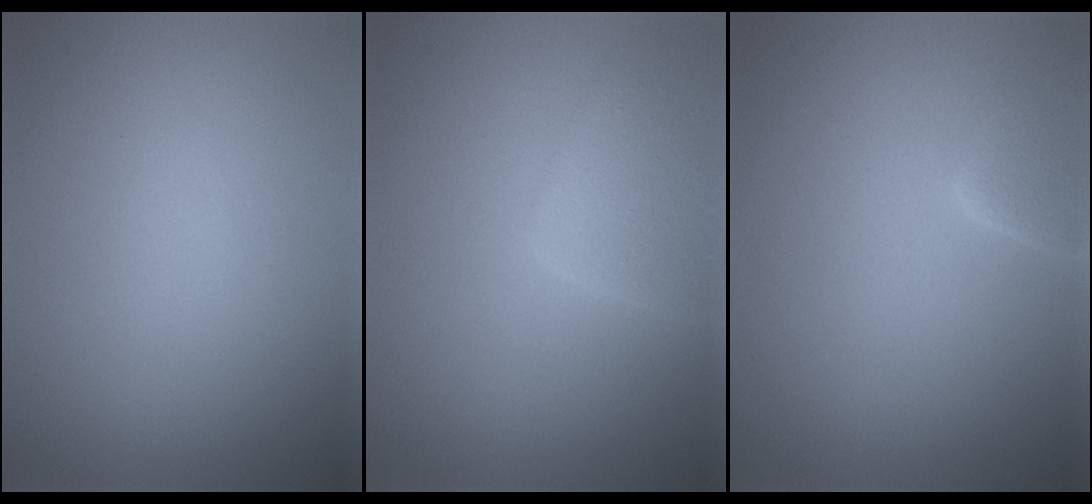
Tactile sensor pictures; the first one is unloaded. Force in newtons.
{"total": 3.6, "press": 3.6, "slide": 0.2}
{"total": 3.0, "press": 3.0, "slide": 0.2}